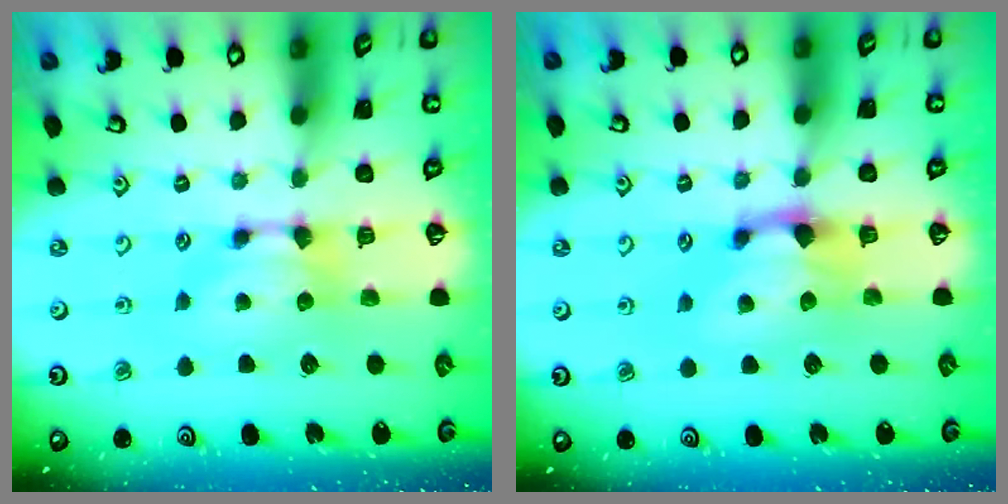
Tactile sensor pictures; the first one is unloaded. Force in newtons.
{"total": 1.4, "press": 0.9, "slide": 1.1}